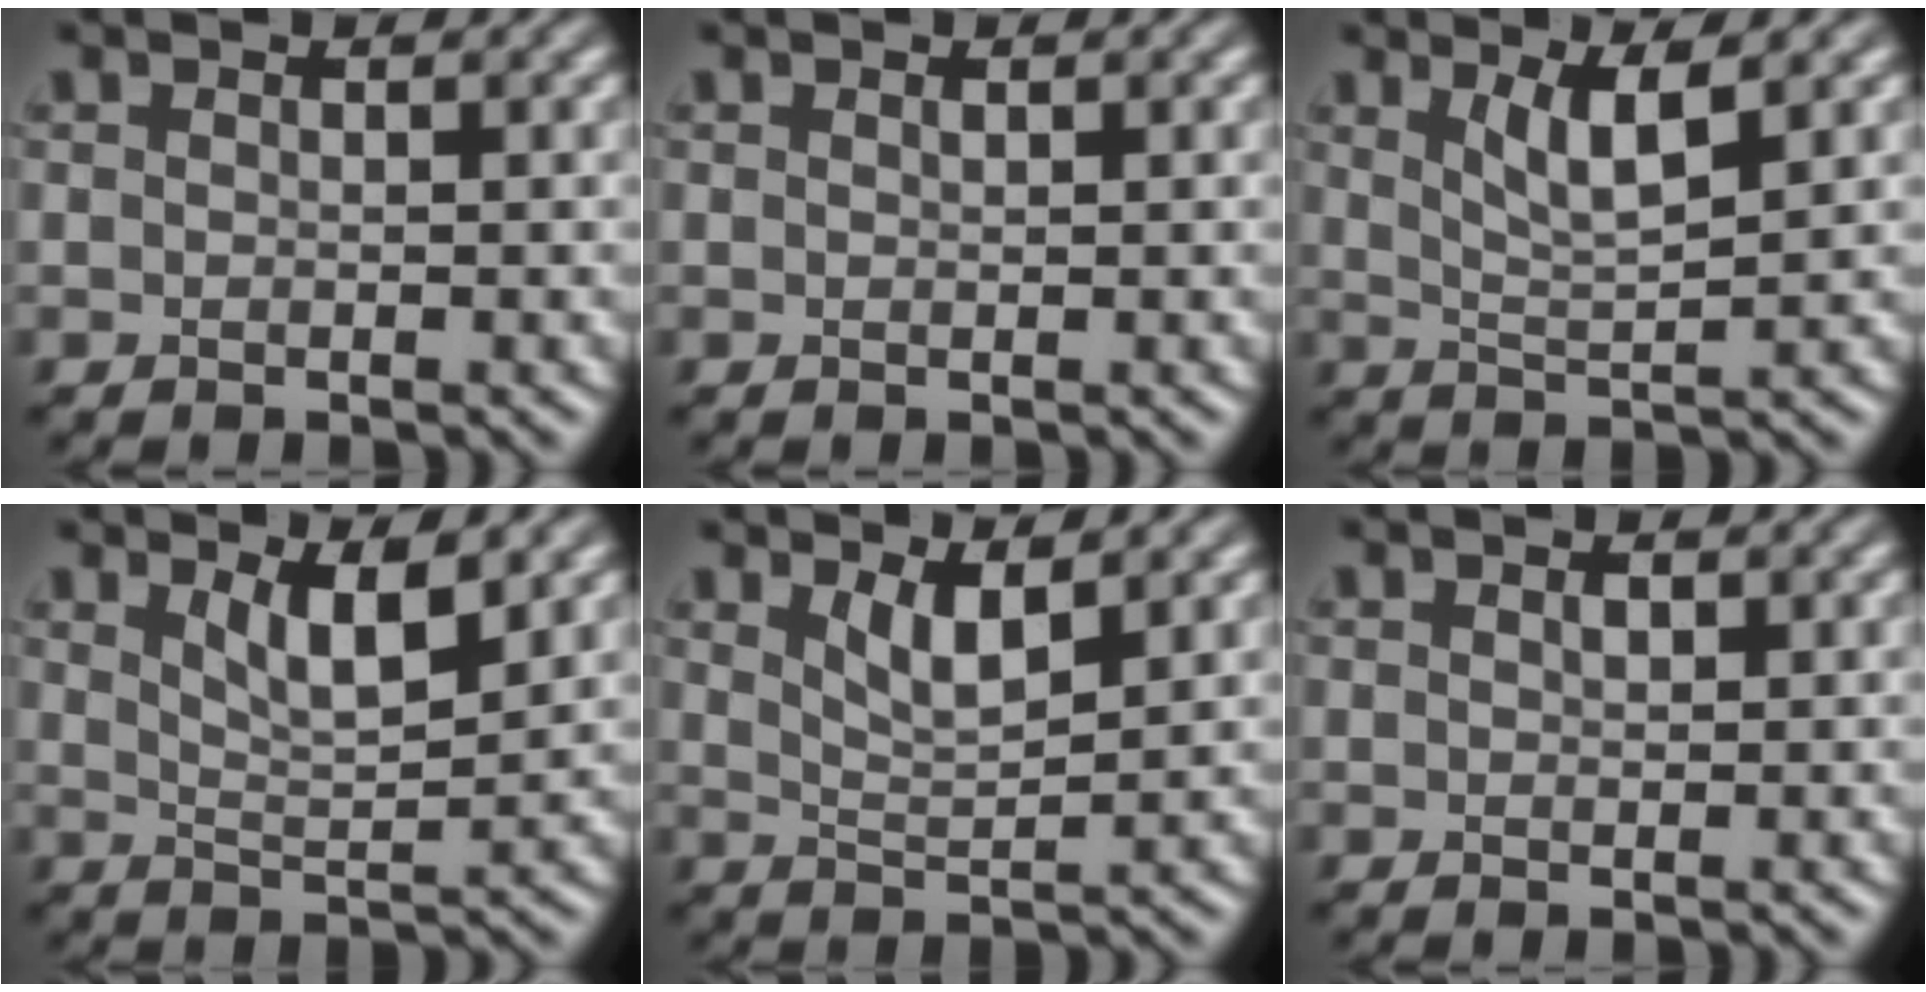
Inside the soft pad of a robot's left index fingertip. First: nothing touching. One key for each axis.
{"total": 0.0}
{"total": 3.2, "fx": 1.7, "fy": 0.7, "fz": 2.7, "tx": -0.049, "ty": -0.006, "tz": 0.035}
{"total": 3.6, "fx": 2.1, "fy": 0.9, "fz": 2.7, "tx": -0.048, "ty": -0.006, "tz": 0.041}
{"total": 2.7, "fx": 1.7, "fy": 0.7, "fz": 2.0, "tx": -0.037, "ty": -0.009, "tz": 0.035}
{"total": 0.6, "fx": 0.2, "fy": 0.3, "fz": 0.4, "tx": -0.008, "ty": 0.002, "tz": 0.002}